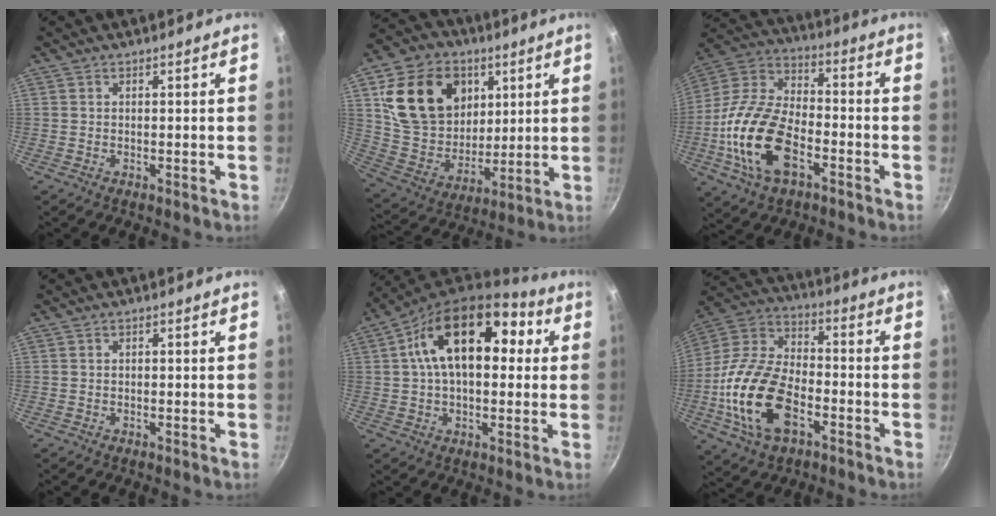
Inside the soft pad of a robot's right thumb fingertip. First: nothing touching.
{"total": 21.7, "force": [7.5, 16.7, 11.7], "torque": [-0.184, -0.007, 0.147]}
{"total": 19.6, "force": [-6.5, 10.9, 14.9], "torque": [-0.293, 0.030, -0.122]}
{"total": 0.0}
{"total": 19.4, "force": [4.3, 11.1, 15.3], "torque": [-0.227, 0.032, 0.055]}
{"total": 20.3, "force": [-6.5, 11.7, 15.3], "torque": [-0.299, 0.028, -0.120]}